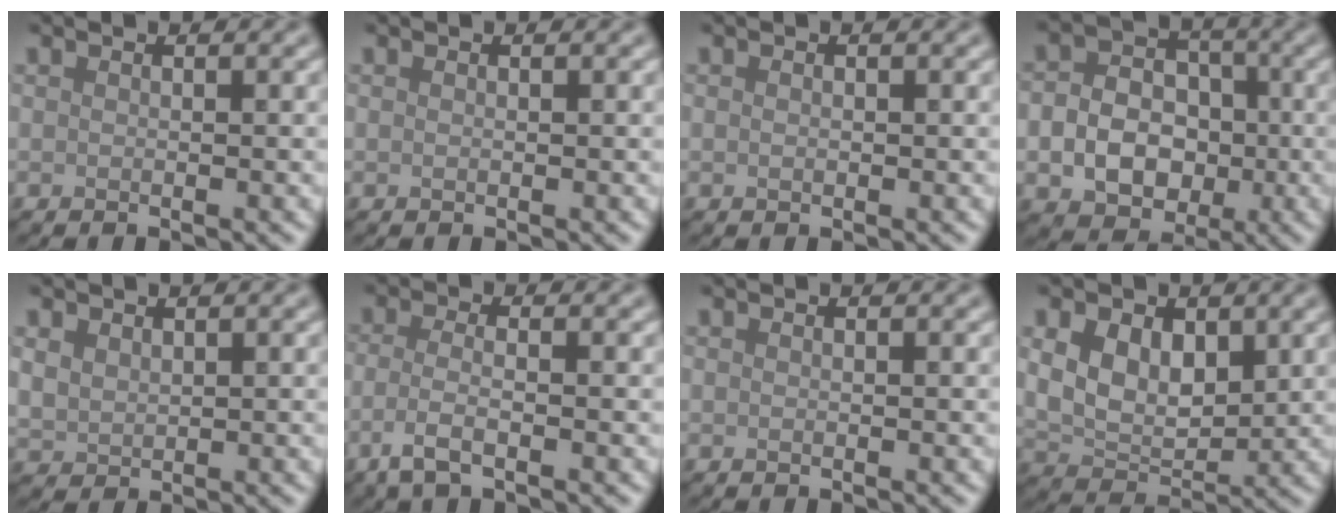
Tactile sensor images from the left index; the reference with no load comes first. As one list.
[{"total": 0.0}, {"total": 0.5, "force": [0.0, 0.4, 0.4], "torque": [-0.008, 0.000, 0.001]}, {"total": 7.8, "force": [-1.5, 6.3, 4.3], "torque": [-0.057, -0.013, -0.033]}, {"total": 1.8, "force": [1.0, 1.3, 0.7], "torque": [-0.018, -0.002, 0.025]}, {"total": 2.8, "force": [-1.3, 0.9, 2.4], "torque": [-0.054, -0.005, -0.034]}, {"total": 0.0}, {"total": 5.0, "force": [1.4, 3.5, 3.3], "torque": [-0.072, -0.006, 0.028]}]